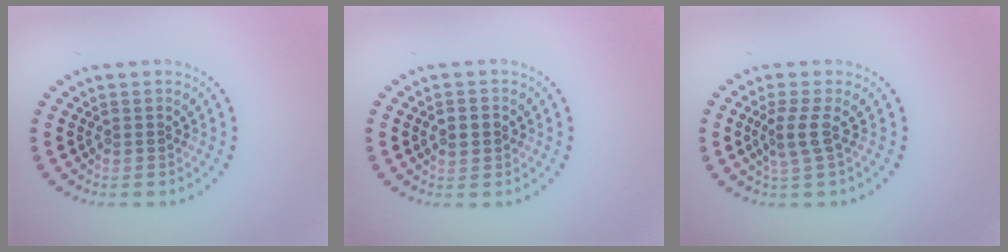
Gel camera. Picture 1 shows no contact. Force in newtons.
{"total": 2.3, "press": 2.3, "slide": 0.1}
{"total": 2.1, "press": 1.6, "slide": 1.4}